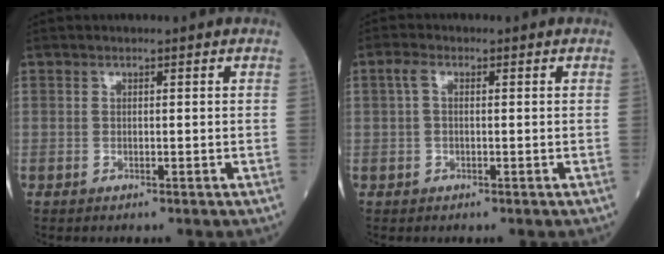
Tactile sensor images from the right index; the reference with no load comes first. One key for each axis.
{"total": 2.1, "fx": 0.5, "fy": 1.1, "fz": 1.8, "tx": -0.044, "ty": 0.015, "tz": 0.012}